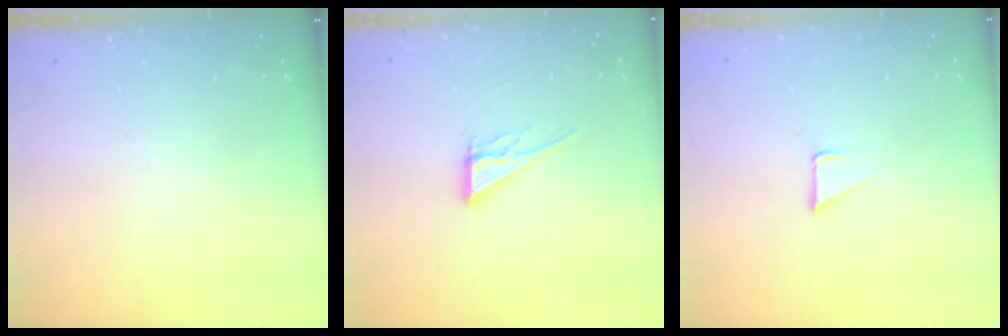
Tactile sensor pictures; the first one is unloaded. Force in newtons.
{"total": 8.2, "press": 8.1, "slide": 0.7}
{"total": 2.8, "press": 2.8, "slide": 0.2}